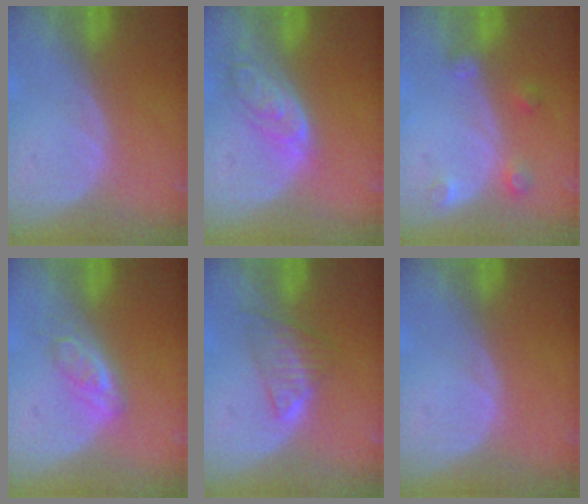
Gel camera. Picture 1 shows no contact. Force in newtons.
{"total": 6.3, "press": 5.7, "slide": 2.8}
{"total": 3.0, "press": 2.9, "slide": 0.6}
{"total": 4.1, "press": 4.0, "slide": 0.3}
{"total": 4.4, "press": 4.3, "slide": 0.8}
{"total": 0.0}